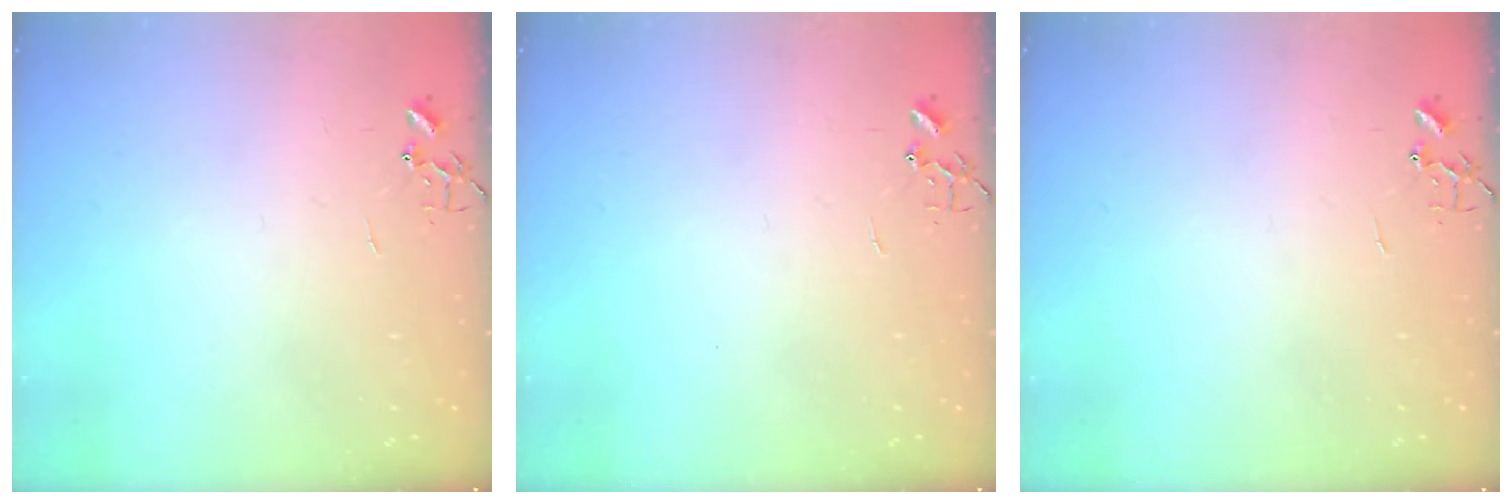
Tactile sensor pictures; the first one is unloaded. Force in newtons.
{"total": 0.0}
{"total": 0.0}